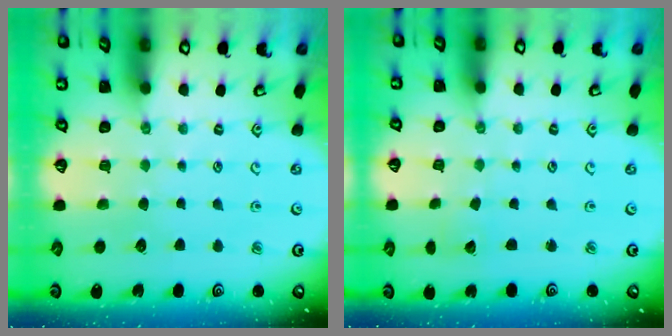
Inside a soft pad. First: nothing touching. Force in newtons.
{"total": 1.4, "press": 1.4, "slide": 0.1}